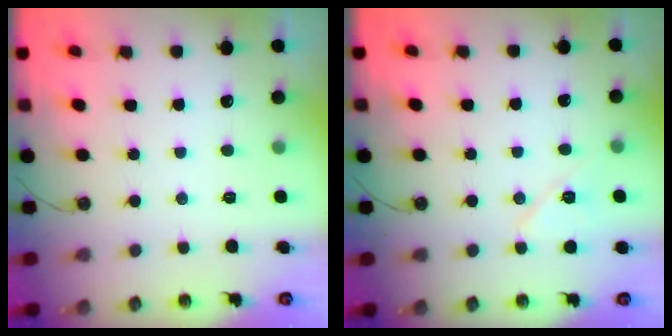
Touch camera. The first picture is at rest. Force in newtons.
{"total": 8.2, "press": 7.7, "slide": 2.8}